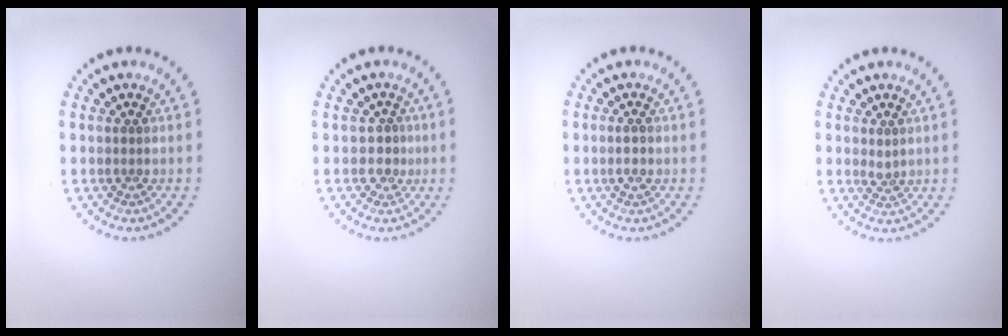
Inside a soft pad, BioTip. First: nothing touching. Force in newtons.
{"total": 1.6, "press": 1.3, "slide": 0.9}
{"total": 1.0, "press": 1.0, "slide": 0.3}
{"total": 0.9, "press": 0.7, "slide": 0.5}